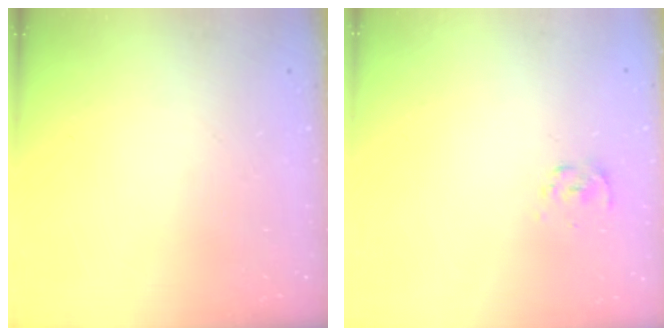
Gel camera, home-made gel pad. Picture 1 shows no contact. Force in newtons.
{"total": 2.3, "press": 2.1, "slide": 0.9}